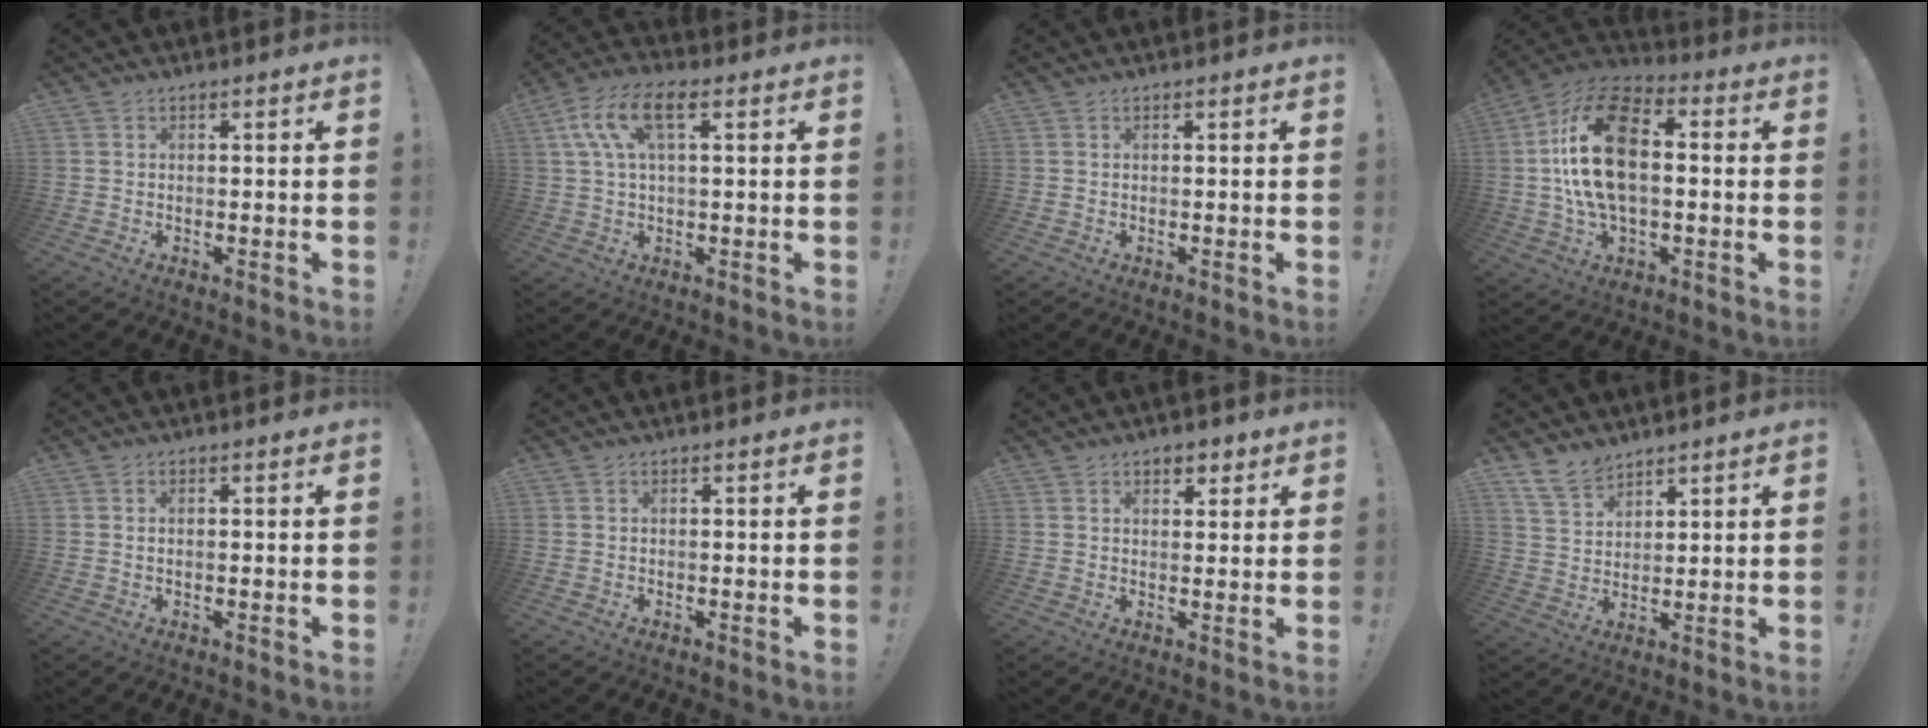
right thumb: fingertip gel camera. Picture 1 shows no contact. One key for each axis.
{"total": 10.9, "fx": 3.5, "fy": 4.7, "fz": 9.2, "tx": -0.190, "ty": 0.006, "tz": 0.068}
{"total": 0.0}
{"total": 20.6, "fx": 1.7, "fy": 12.0, "fz": 16.7, "tx": -0.305, "ty": 0.010, "tz": 0.028}
{"total": 0.9, "fx": 0.4, "fy": 0.5, "fz": 0.6, "tx": -0.013, "ty": 0.004, "tz": 0.007}
{"total": 0.0}
{"total": 3.8, "fx": 2.4, "fy": 2.5, "fz": 1.6, "tx": -0.012, "ty": -0.006, "tz": 0.040}
{"total": 7.6, "fx": 6.3, "fy": 3.7, "fz": 2.1, "tx": -0.043, "ty": -0.036, "tz": 0.124}